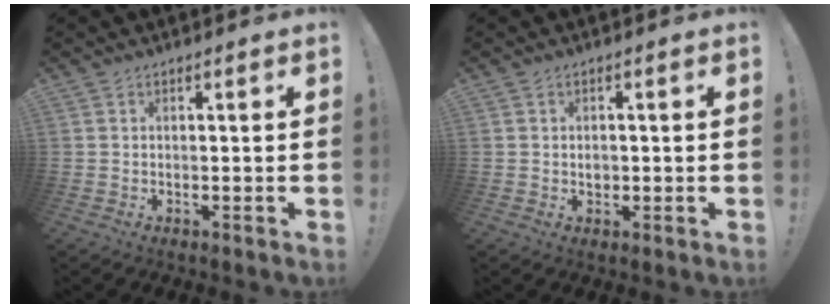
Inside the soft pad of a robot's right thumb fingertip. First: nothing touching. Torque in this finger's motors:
{"motor_torque": [0.22, 0.05, 0.16, -0.21, -0.01]}